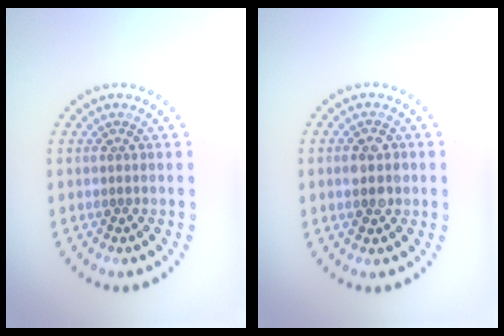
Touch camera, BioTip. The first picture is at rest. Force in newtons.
{"total": 2.8, "press": 2.8, "slide": 0.2}